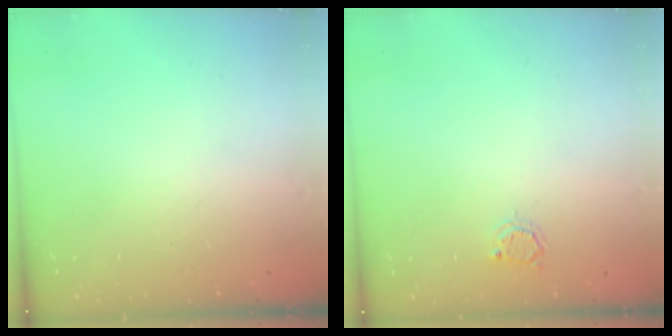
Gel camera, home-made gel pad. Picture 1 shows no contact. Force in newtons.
{"total": 2.9, "press": 2.9, "slide": 0.3}